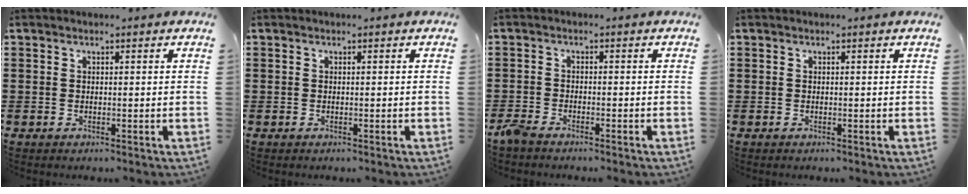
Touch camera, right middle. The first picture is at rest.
{"total": 0.0}
{"total": 2.1, "force": [-2.0, 0.3, 0.8], "torque": [-0.037, -0.004, -0.046]}
{"total": 0.0}